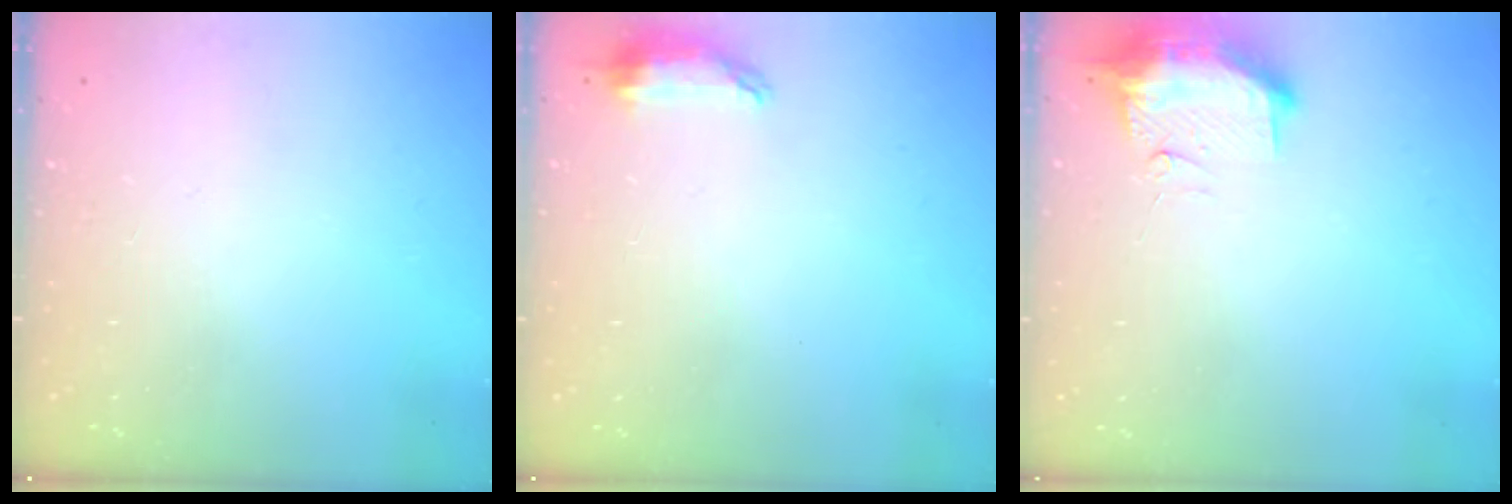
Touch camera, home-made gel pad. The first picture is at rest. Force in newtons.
{"total": 6.6, "press": 6.6, "slide": 0.9}
{"total": 11.3, "press": 10.3, "slide": 4.7}